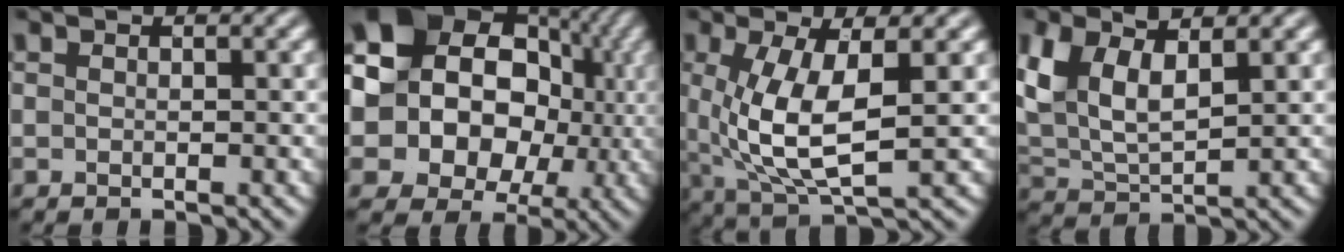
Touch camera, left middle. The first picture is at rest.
{"total": 19.2, "force": [2.2, 16.7, 9.3], "torque": [-0.191, 0.042, 0.013]}
{"total": 6.9, "force": [0.3, 2.6, 6.4], "torque": [-0.145, -0.013, 0.012]}
{"total": 6.4, "force": [2.7, 2.9, 5.0], "torque": [-0.111, 0.005, 0.052]}